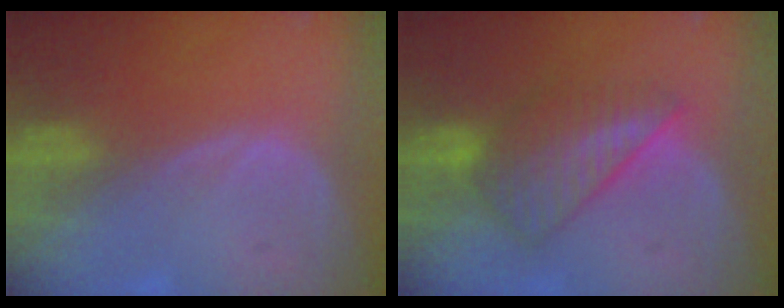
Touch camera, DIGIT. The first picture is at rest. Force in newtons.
{"total": 7.3, "press": 6.9, "slide": 2.2}